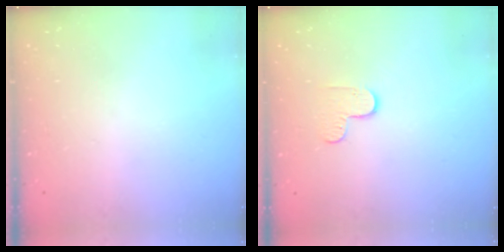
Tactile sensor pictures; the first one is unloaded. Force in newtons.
{"total": 5.5, "press": 5.4, "slide": 0.6}